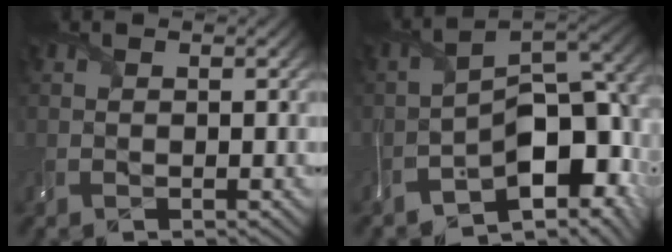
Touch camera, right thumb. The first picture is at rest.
{"total": 11.9, "force": [-4.7, 5.9, 9.1], "torque": [-0.127, -0.008, -0.080]}